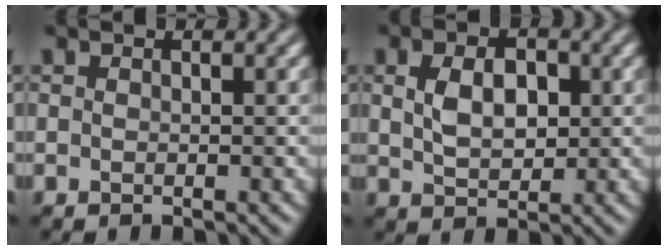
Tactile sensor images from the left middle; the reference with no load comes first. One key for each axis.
{"total": 3.8, "fx": 0.8, "fy": 2.4, "fz": 2.9, "tx": -0.059, "ty": 0.003, "tz": 0.015}